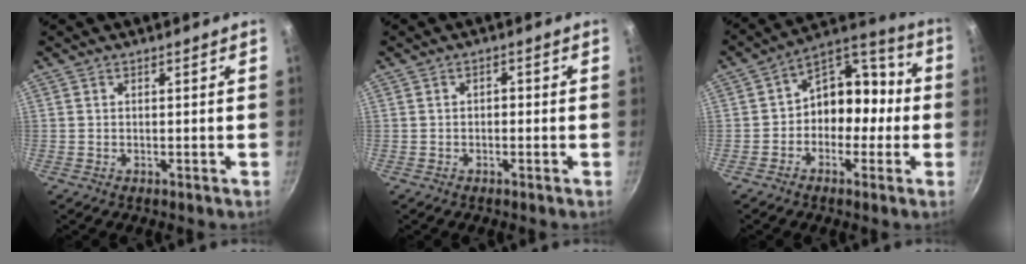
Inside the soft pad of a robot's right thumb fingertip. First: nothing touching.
{"total": 1.3, "force": [-0.3, 1.0, 0.8], "torque": [-0.002, 0.006, -0.009]}
{"total": 13.6, "force": [-0.8, 9.3, 10.0], "torque": [-0.094, 0.046, -0.028]}